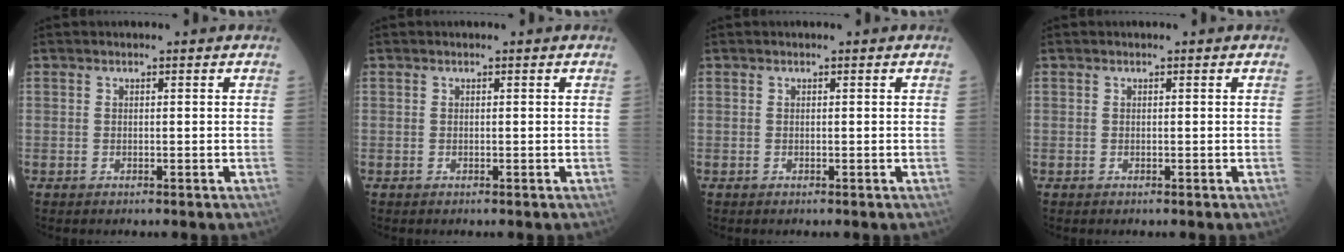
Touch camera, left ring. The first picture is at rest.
{"total": 0.0}
{"total": 0.0}
{"total": 0.0}